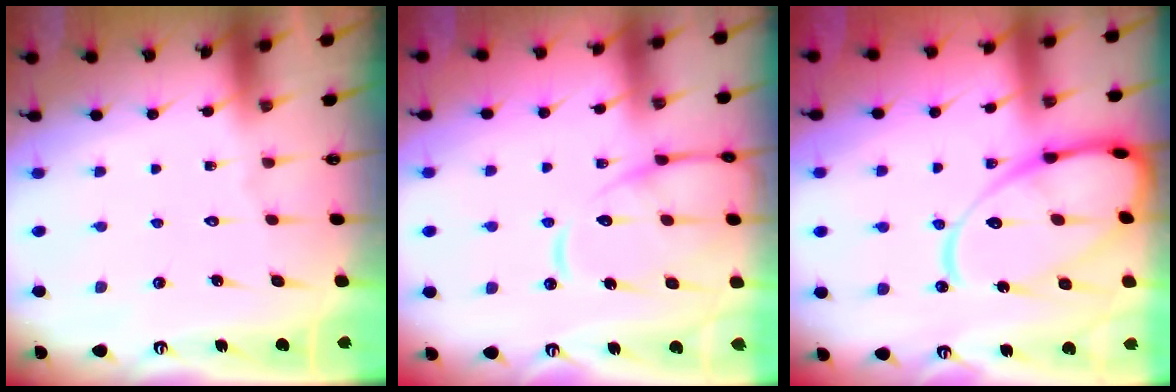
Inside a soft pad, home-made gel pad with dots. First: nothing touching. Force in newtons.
{"total": 16.0, "press": 15.9, "slide": 1.5}
{"total": 18.5, "press": 18.4, "slide": 1.9}